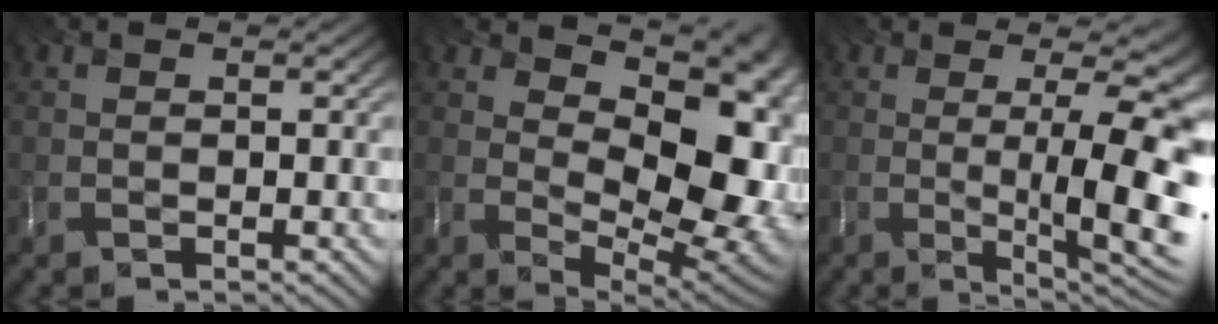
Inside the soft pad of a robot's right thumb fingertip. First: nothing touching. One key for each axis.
{"total": 12.6, "fx": 3.7, "fy": 6.8, "fz": 10.0, "tx": -0.144, "ty": -0.016, "tz": 0.070}
{"total": 13.2, "fx": -0.1, "fy": 3.6, "fz": 12.8, "tx": -0.144, "ty": 0.004, "tz": 0.003}